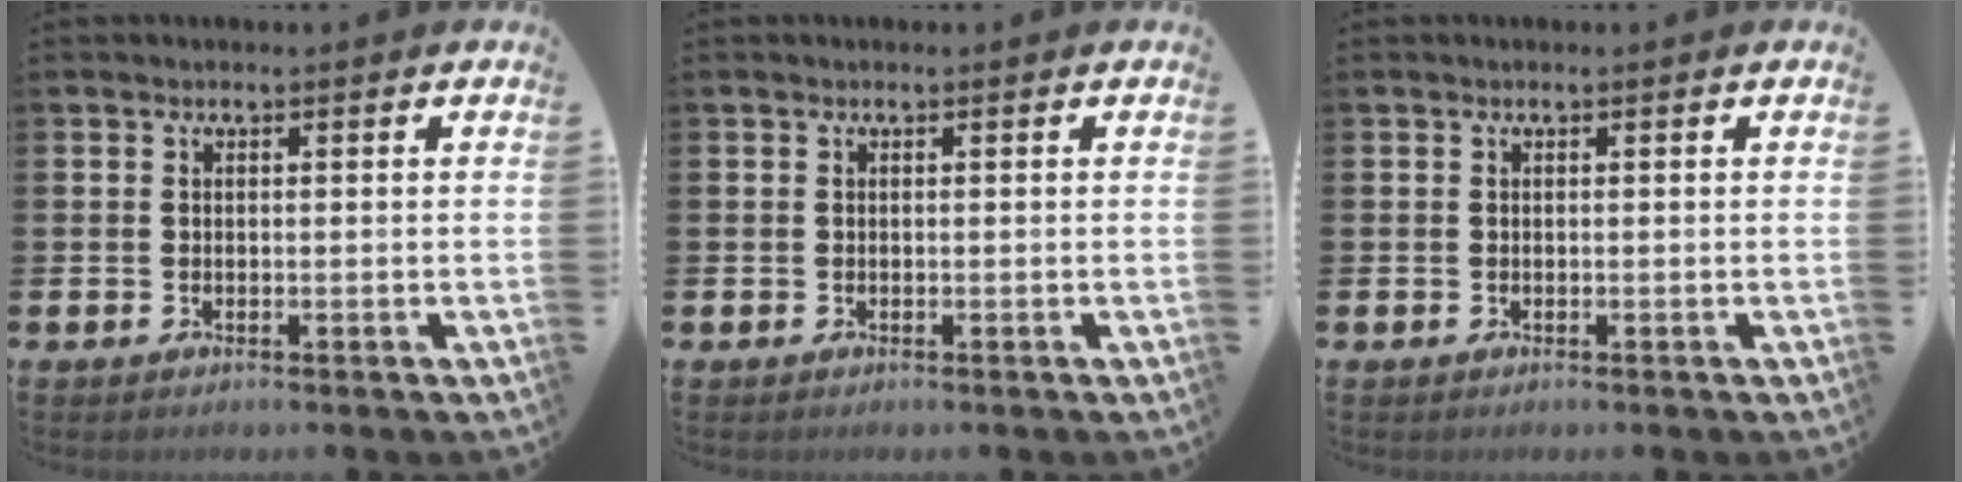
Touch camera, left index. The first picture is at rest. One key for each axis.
{"total": 0.0}
{"total": 0.0}